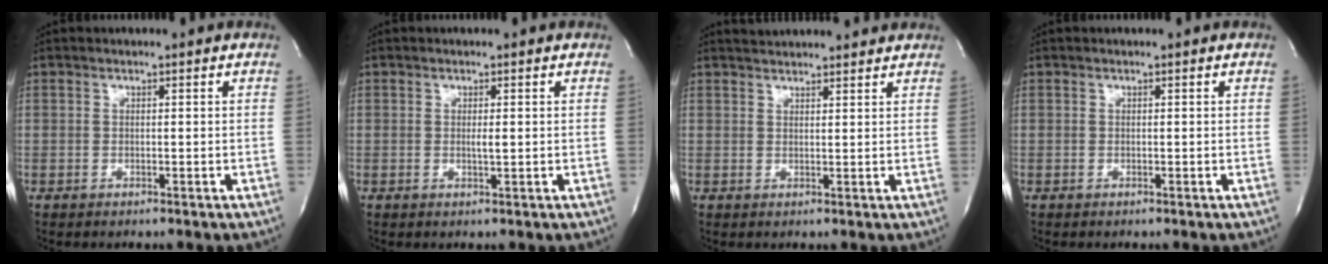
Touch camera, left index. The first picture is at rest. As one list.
[{"total": 1.1, "force": [-0.1, 0.1, 1.0], "torque": [-0.024, -0.006, -0.002]}, {"total": 8.1, "force": [7.8, 1.0, 2.0], "torque": [-0.031, 0.021, 0.097]}, {"total": 0.0}]